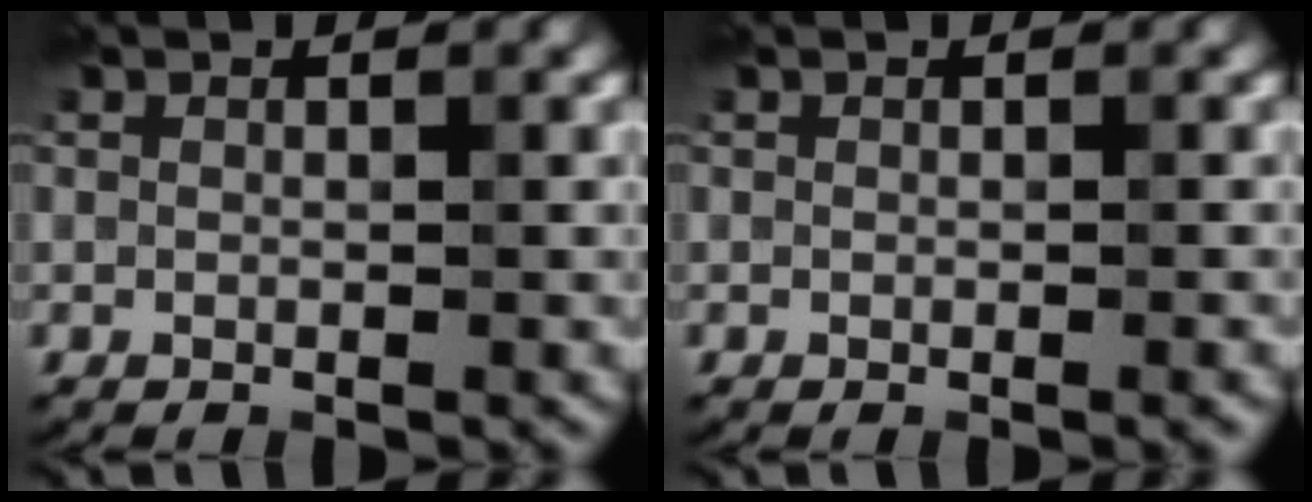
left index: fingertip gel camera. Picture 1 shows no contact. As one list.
[{"total": 0.6, "force": [-0.2, 0.1, 0.6], "torque": [-0.008, 0.000, -0.001]}]